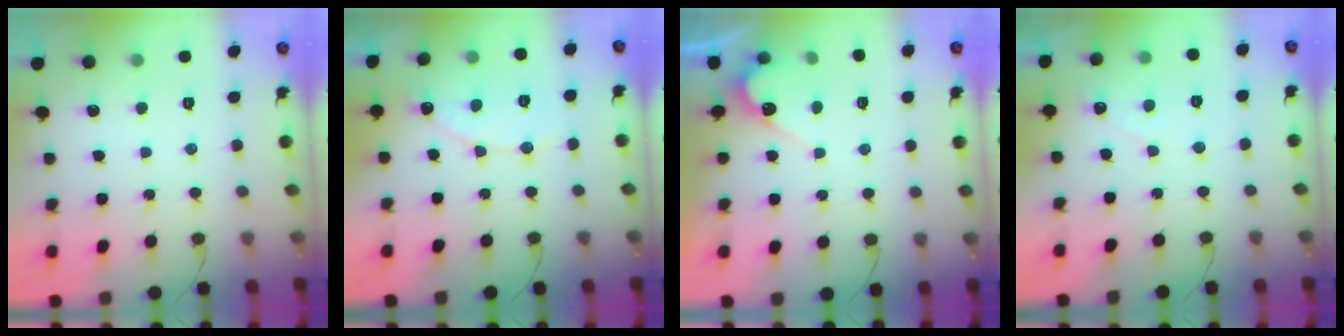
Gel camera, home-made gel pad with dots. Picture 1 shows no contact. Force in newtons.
{"total": 7.8, "press": 7.8, "slide": 0.3}
{"total": 4.5, "press": 4.4, "slide": 0.4}
{"total": 1.6, "press": 1.6, "slide": 0.2}